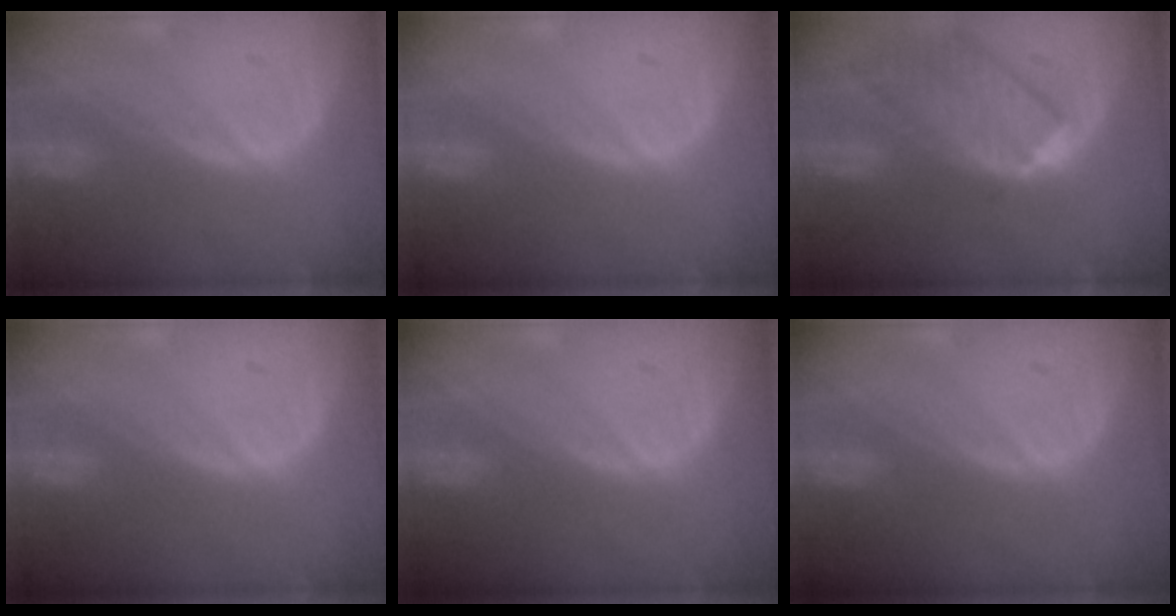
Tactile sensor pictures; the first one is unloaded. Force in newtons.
{"total": 0.6, "press": 0.1, "slide": 0.6}
{"total": 9.8, "press": 8.5, "slide": 4.8}
{"total": 0.6, "press": 0.1, "slide": 0.6}
{"total": 0.0}
{"total": 0.0}